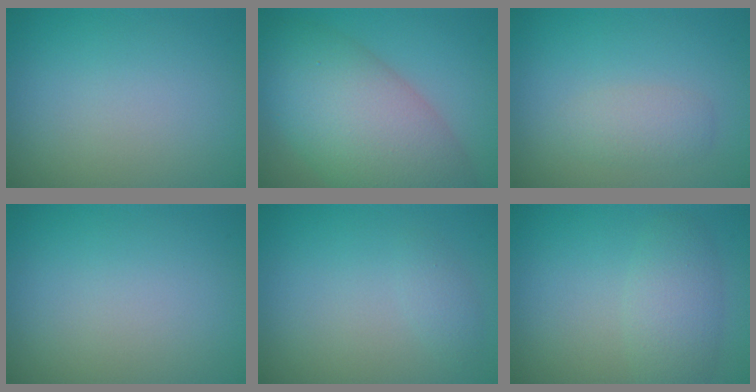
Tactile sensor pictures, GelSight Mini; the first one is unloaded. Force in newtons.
{"total": 10.3, "press": 10.3, "slide": 0.4}
{"total": 1.8, "press": 1.8, "slide": 0.1}
{"total": 0.0}
{"total": 1.1, "press": 1.1, "slide": 0.1}
{"total": 3.3, "press": 3.3, "slide": 0.3}